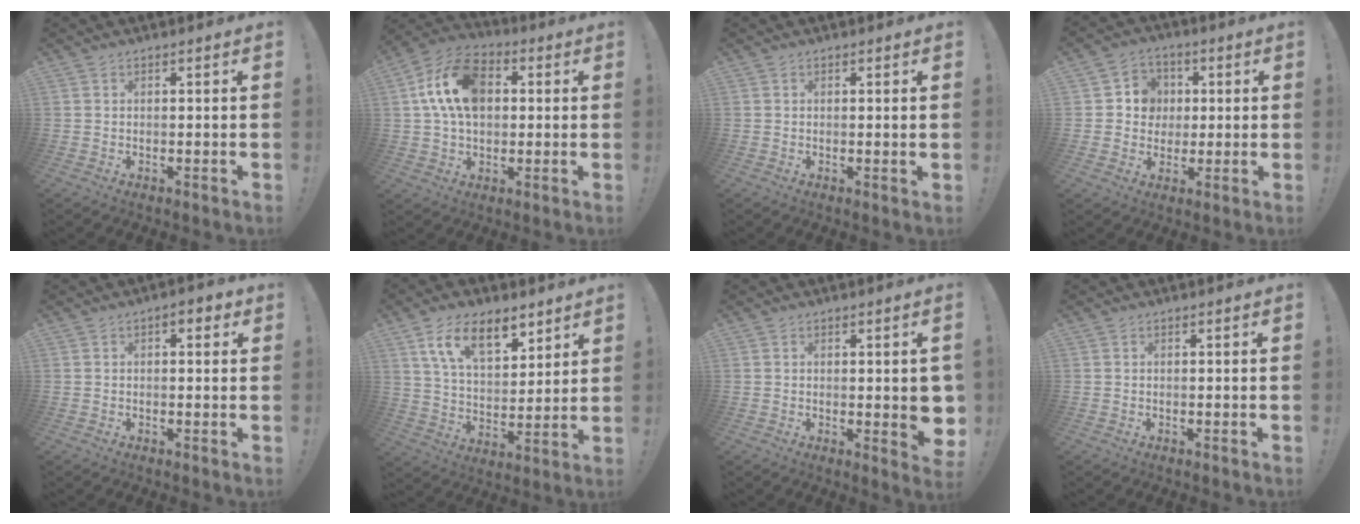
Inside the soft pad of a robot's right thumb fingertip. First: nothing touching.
{"total": 16.3, "force": [3.7, 11.0, 11.4], "torque": [-0.194, 0.006, 0.071]}
{"total": 0.9, "force": [0.5, -0.2, 0.7], "torque": [0.002, -0.006, 0.004]}
{"total": 8.2, "force": [0.8, 7.9, 2.2], "torque": [-0.027, 0.002, 0.022]}
{"total": 3.0, "force": [0.7, 1.6, 2.4], "torque": [-0.022, 0.003, 0.006]}
{"total": 14.5, "force": [8.8, 7.5, 8.8], "torque": [-0.146, -0.036, 0.161]}
{"total": 4.8, "force": [0.5, 2.0, 4.3], "torque": [-0.038, -0.009, 0.014]}
{"total": 0.0}